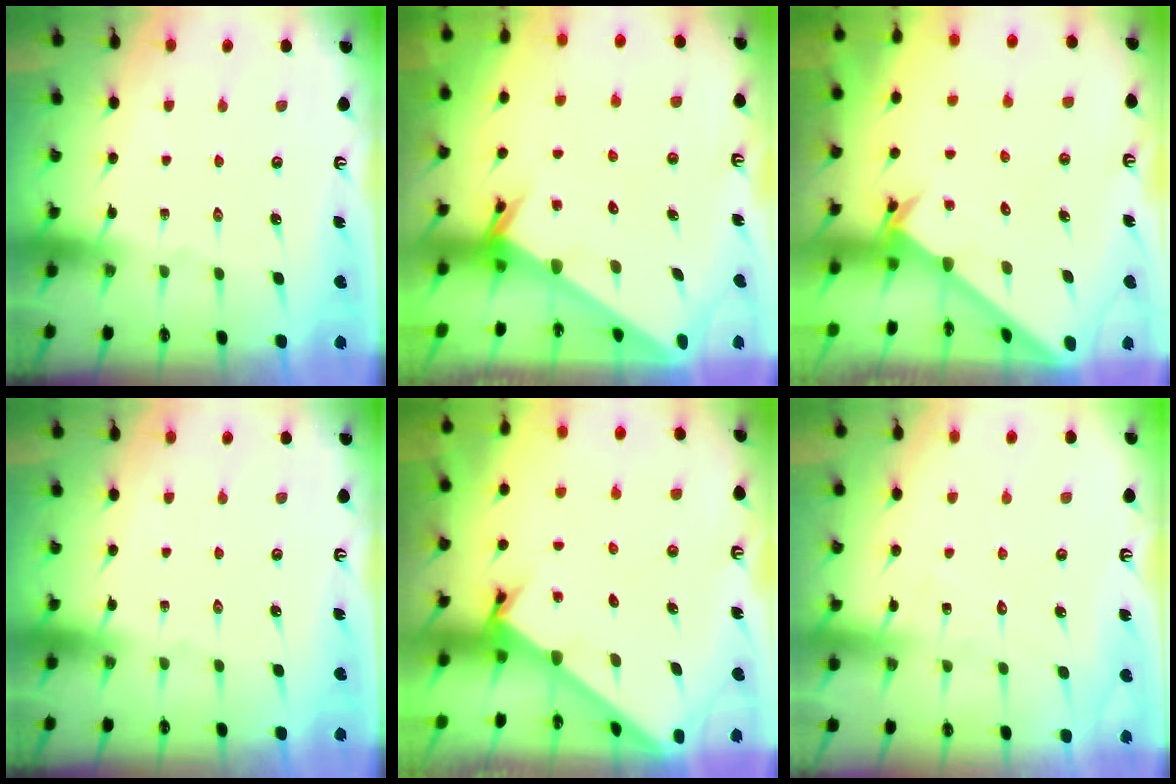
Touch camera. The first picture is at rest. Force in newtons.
{"total": 2.4, "press": 2.4, "slide": 0.0}
{"total": 2.4, "press": 2.4, "slide": 0.2}
{"total": 0.0}
{"total": 2.0, "press": 2.0, "slide": 0.2}
{"total": 6.3, "press": 6.3, "slide": 0.2}